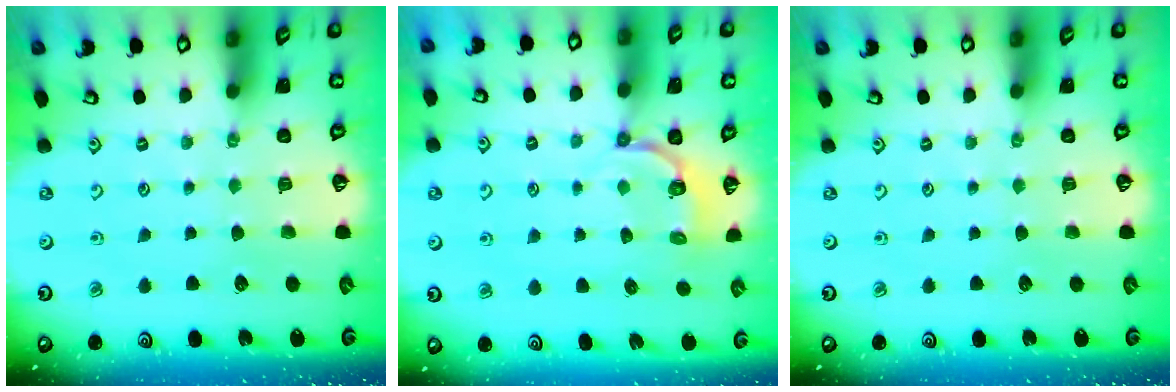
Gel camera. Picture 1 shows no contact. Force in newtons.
{"total": 3.9, "press": 2.8, "slide": 2.7}
{"total": 0.0}